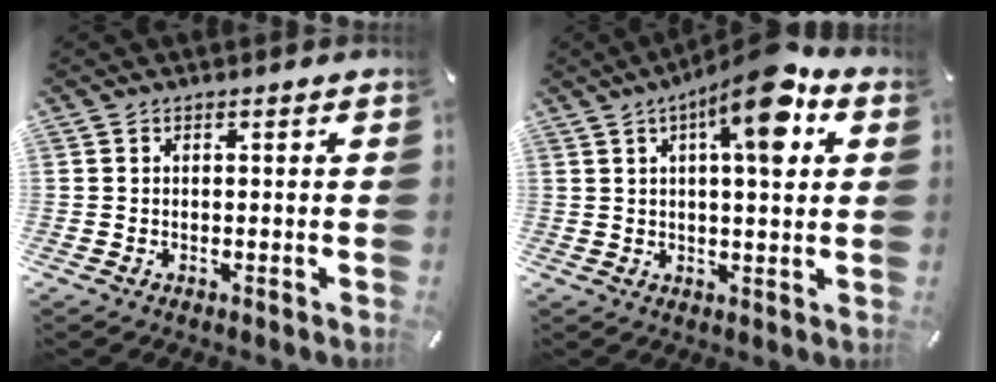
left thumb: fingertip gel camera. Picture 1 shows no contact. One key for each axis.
{"total": 13.6, "fx": 5.7, "fy": 3.6, "fz": 11.8, "tx": -0.169, "ty": -0.025, "tz": 0.085}